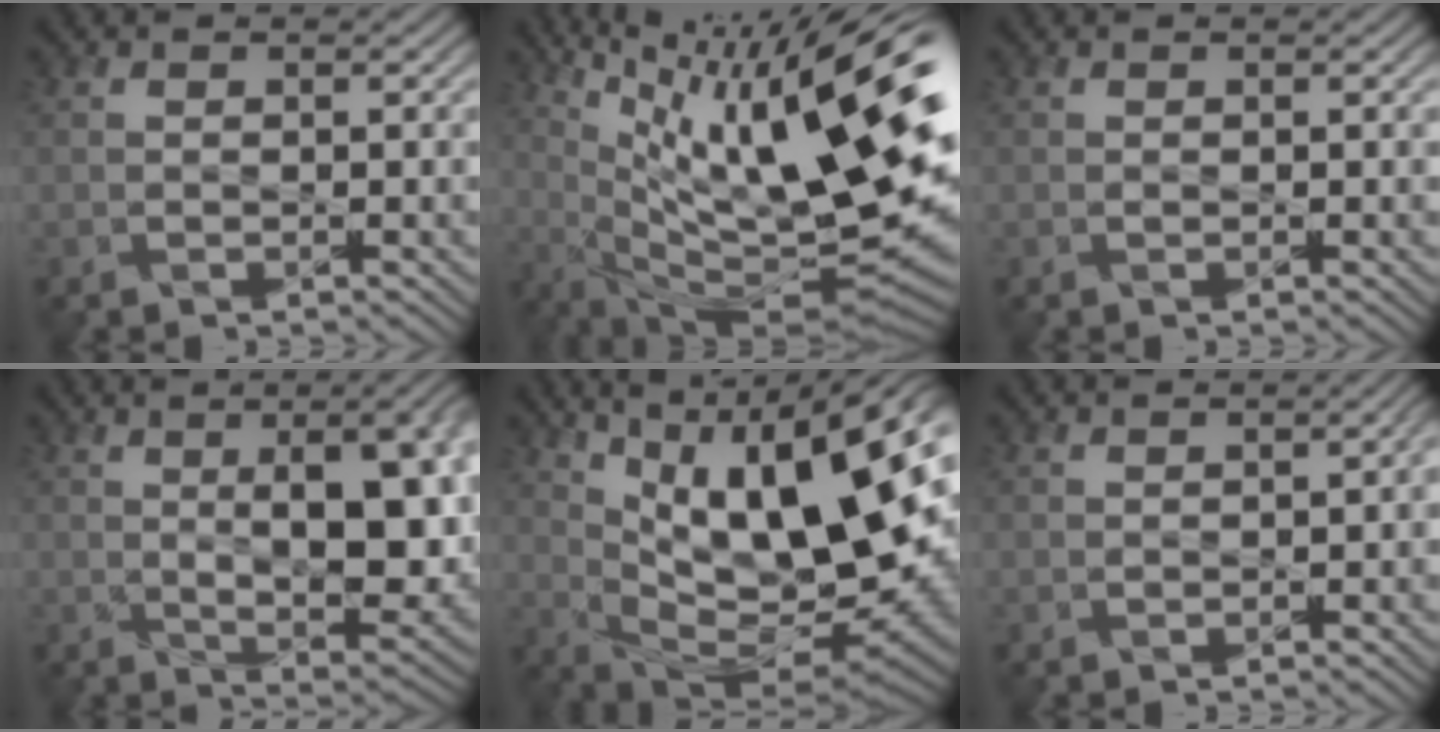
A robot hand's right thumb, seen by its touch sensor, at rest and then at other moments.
{"total": 20.6, "force": [7.1, 5.7, 18.4], "torque": [-0.284, 0.025, 0.131]}
{"total": 0.0}
{"total": 14.4, "force": [2.2, 6.0, 12.9], "torque": [-0.164, 0.019, 0.028]}
{"total": 19.6, "force": [5.6, 8.6, 16.8], "torque": [-0.255, 0.023, 0.095]}
{"total": 2.1, "force": [-0.4, 1.1, 1.7], "torque": [-0.025, -0.004, -0.001]}